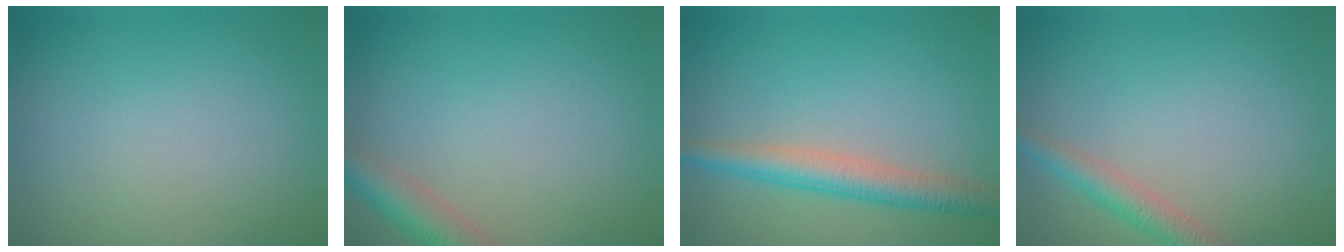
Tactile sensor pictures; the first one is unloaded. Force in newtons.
{"total": 3.8, "press": 3.8, "slide": 0.2}
{"total": 4.2, "press": 4.2, "slide": 0.1}
{"total": 2.6, "press": 2.6, "slide": 0.1}